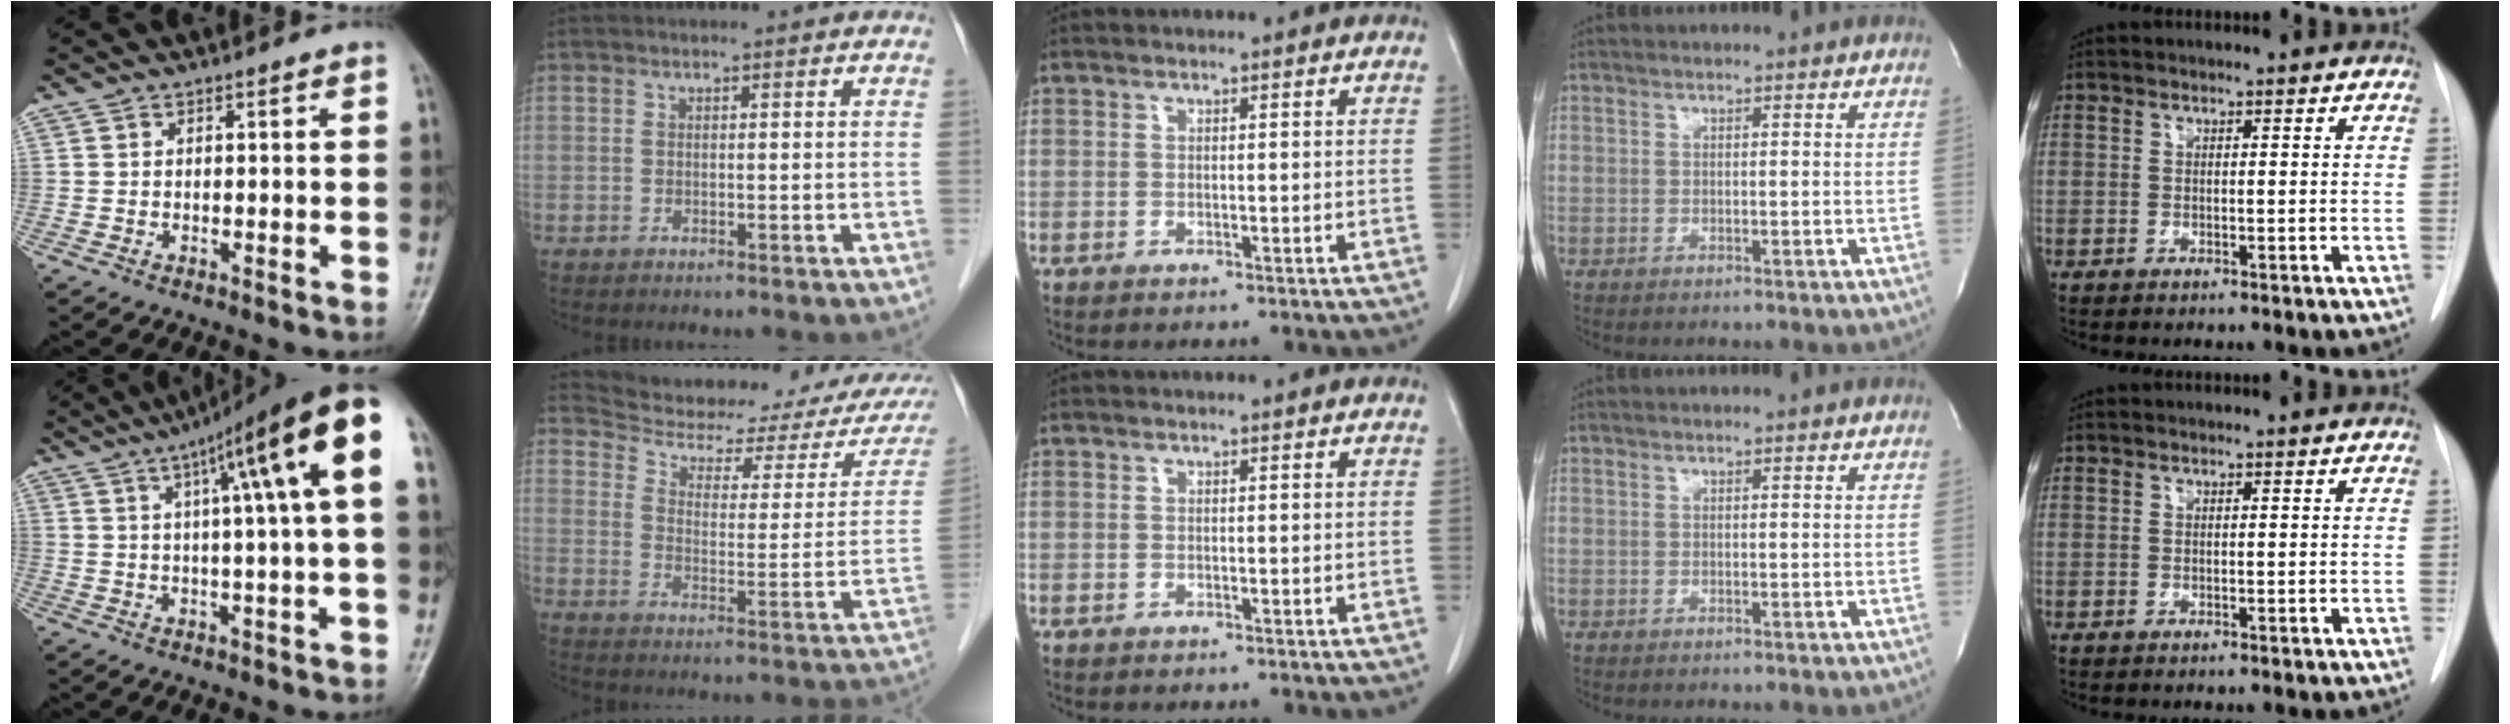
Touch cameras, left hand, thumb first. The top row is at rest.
{"thumb": {"total": 15.8, "force": [5.2, 1.2, 14.8], "torque": [-0.220, 0.019, 0.072]}, "index": {"total": 18.3, "force": [16.9, 3.0, 6.3], "torque": [-0.084, -0.027, 0.221]}}